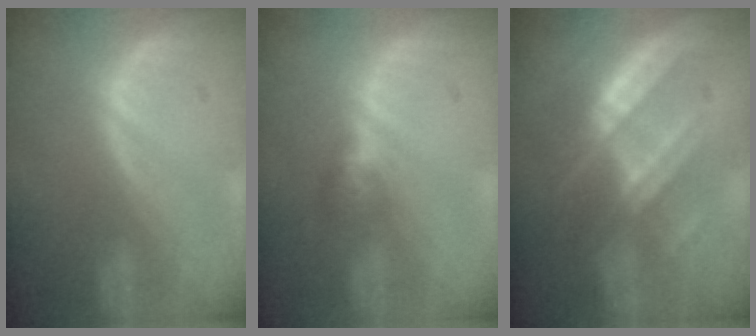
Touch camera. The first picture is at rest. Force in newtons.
{"total": 2.7, "press": 2.6, "slide": 0.8}
{"total": 7.5, "press": 7.2, "slide": 1.9}